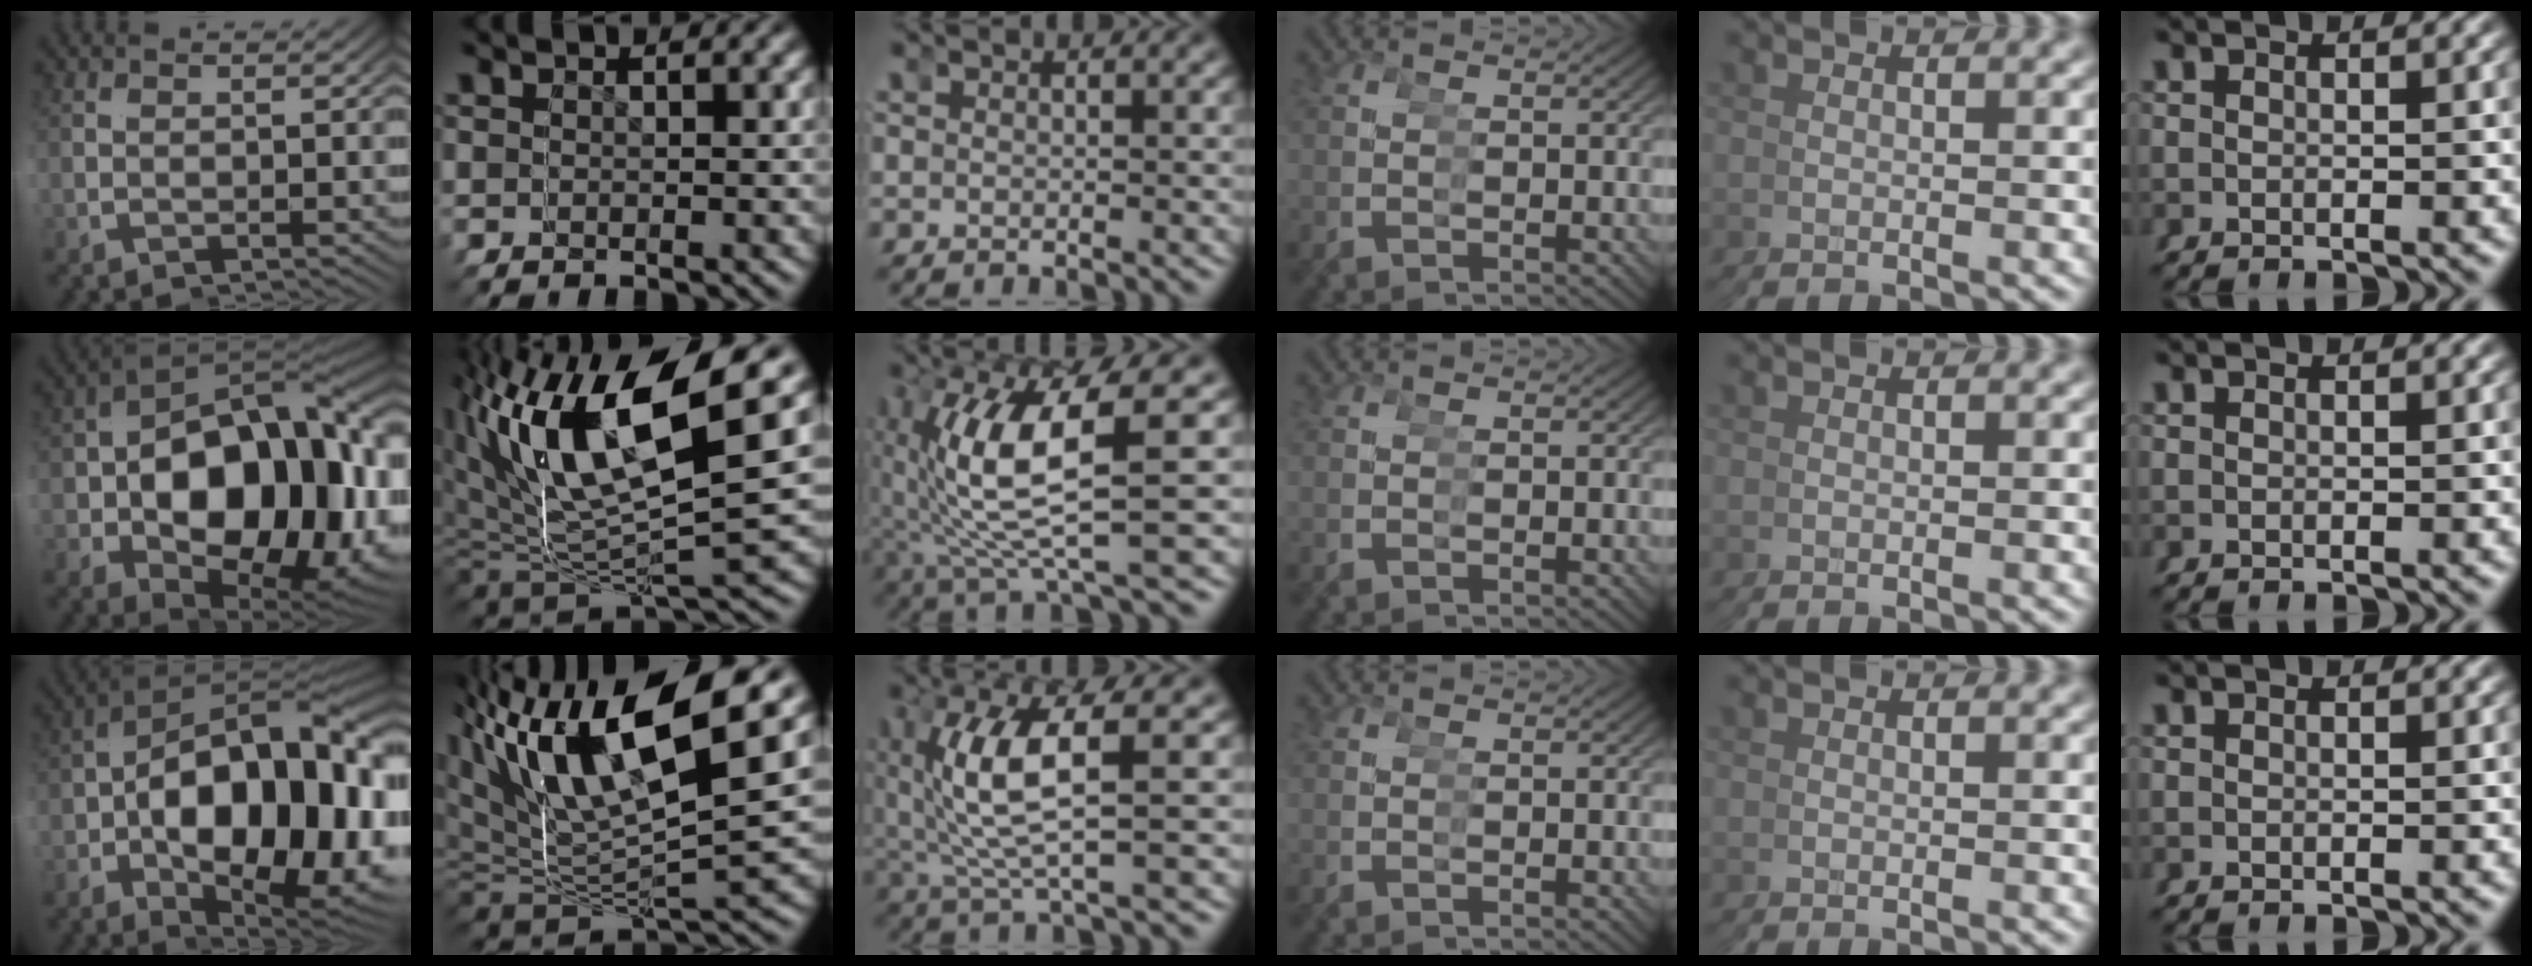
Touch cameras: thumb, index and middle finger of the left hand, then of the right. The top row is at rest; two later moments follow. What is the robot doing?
{"motion": "grasp_and_lifting", "object": "tape"}